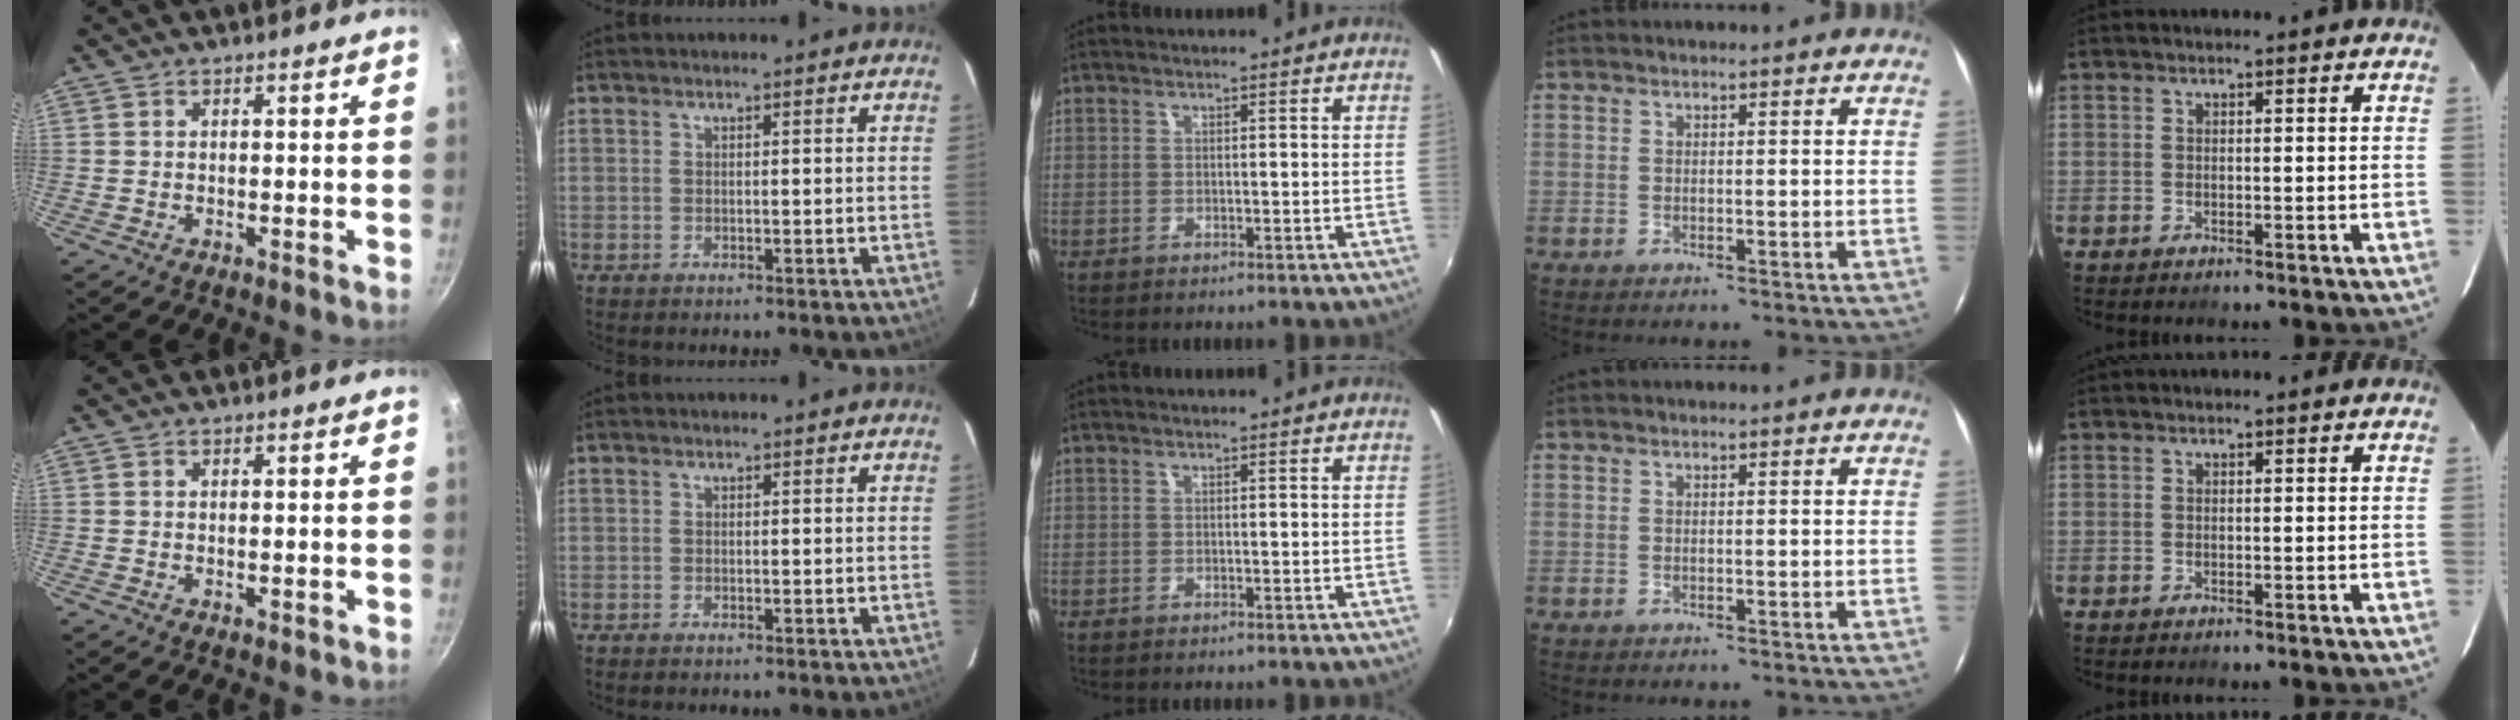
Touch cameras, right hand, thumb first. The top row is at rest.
{"thumb": {"total": 0.7, "force": [0.0, 0.3, 0.7], "torque": [-0.008, -0.001, -0.002]}, "index": {"total": 0.6, "force": [-0.5, 0.2, 0.2], "torque": [-0.006, -0.002, -0.010]}}